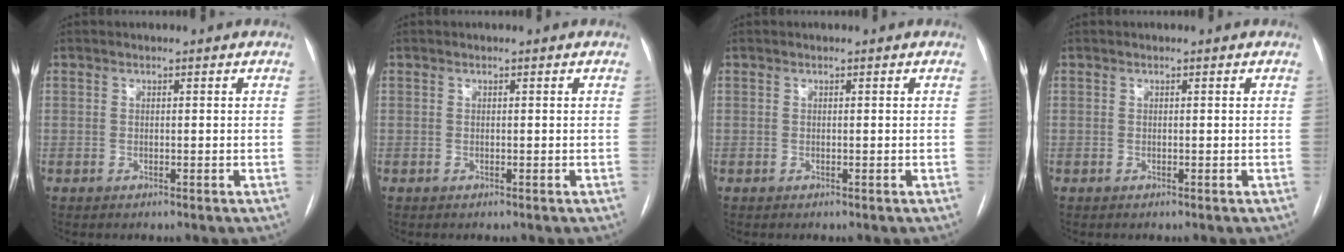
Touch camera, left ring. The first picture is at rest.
{"total": 0.0}
{"total": 0.0}
{"total": 0.0}